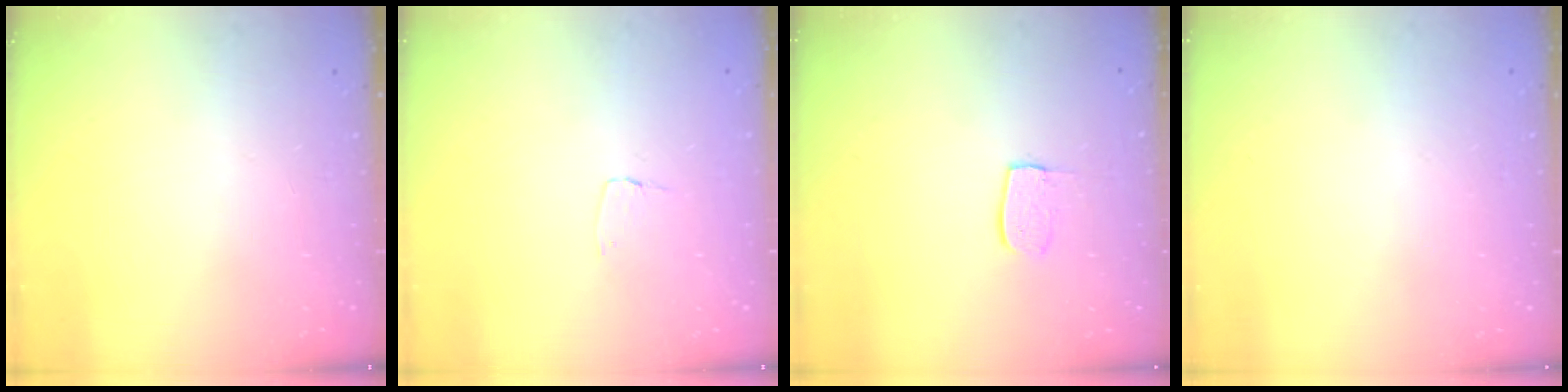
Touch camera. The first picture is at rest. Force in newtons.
{"total": 2.6, "press": 2.6, "slide": 0.2}
{"total": 6.6, "press": 6.5, "slide": 0.4}
{"total": 0.0}